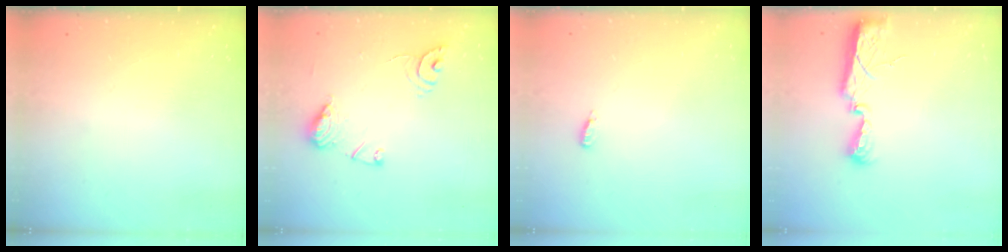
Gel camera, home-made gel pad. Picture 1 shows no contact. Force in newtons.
{"total": 10.8, "press": 10.8, "slide": 0.5}
{"total": 7.1, "press": 3.0, "slide": 6.4}
{"total": 10.7, "press": 9.0, "slide": 5.8}